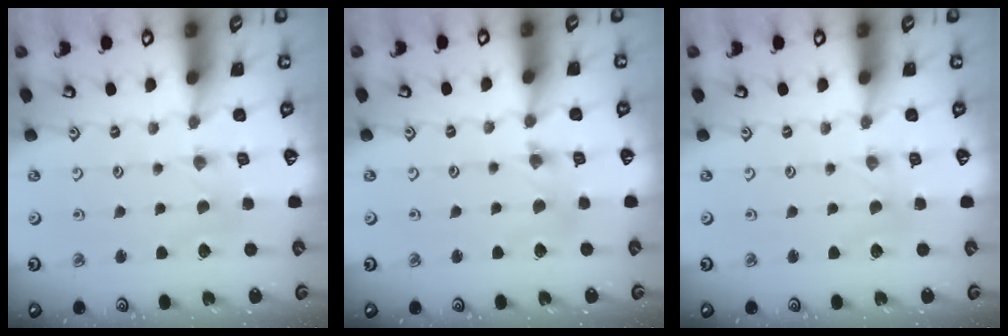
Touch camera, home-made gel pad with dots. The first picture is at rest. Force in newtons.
{"total": 3.4, "press": 3.3, "slide": 0.4}
{"total": 0.0}